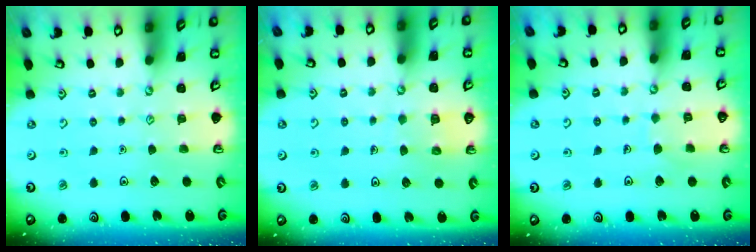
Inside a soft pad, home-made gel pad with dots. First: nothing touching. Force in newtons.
{"total": 4.4, "press": 4.4, "slide": 0.4}
{"total": 6.1, "press": 6.1, "slide": 0.4}